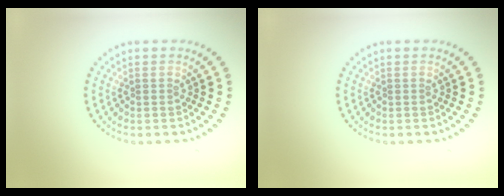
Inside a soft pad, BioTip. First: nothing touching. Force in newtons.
{"total": 0.0}